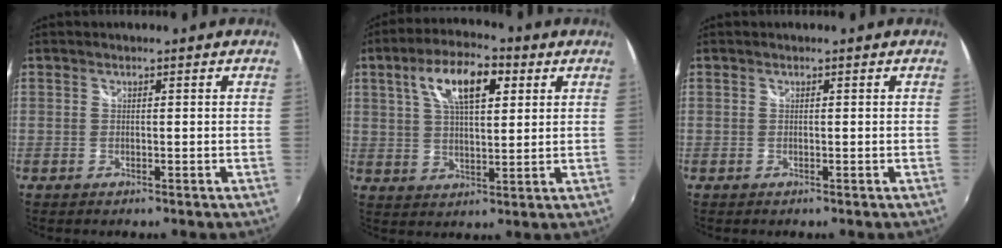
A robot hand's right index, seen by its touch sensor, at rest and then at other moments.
{"total": 11.5, "force": [4.6, 4.7, 9.4], "torque": [-0.167, 0.024, 0.080]}
{"total": 0.0}